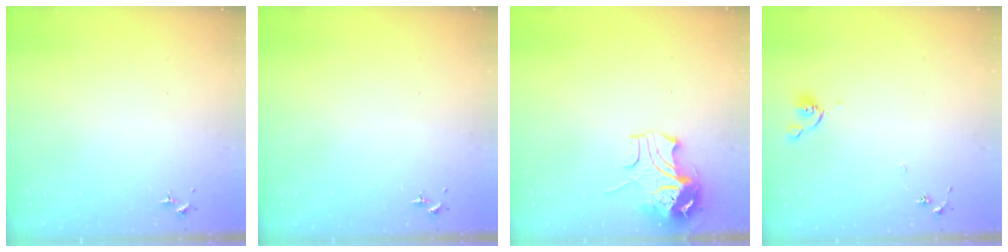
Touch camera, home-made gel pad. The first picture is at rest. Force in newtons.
{"total": 0.0}
{"total": 10.6, "press": 10.5, "slide": 1.6}
{"total": 5.9, "press": 5.9, "slide": 0.7}